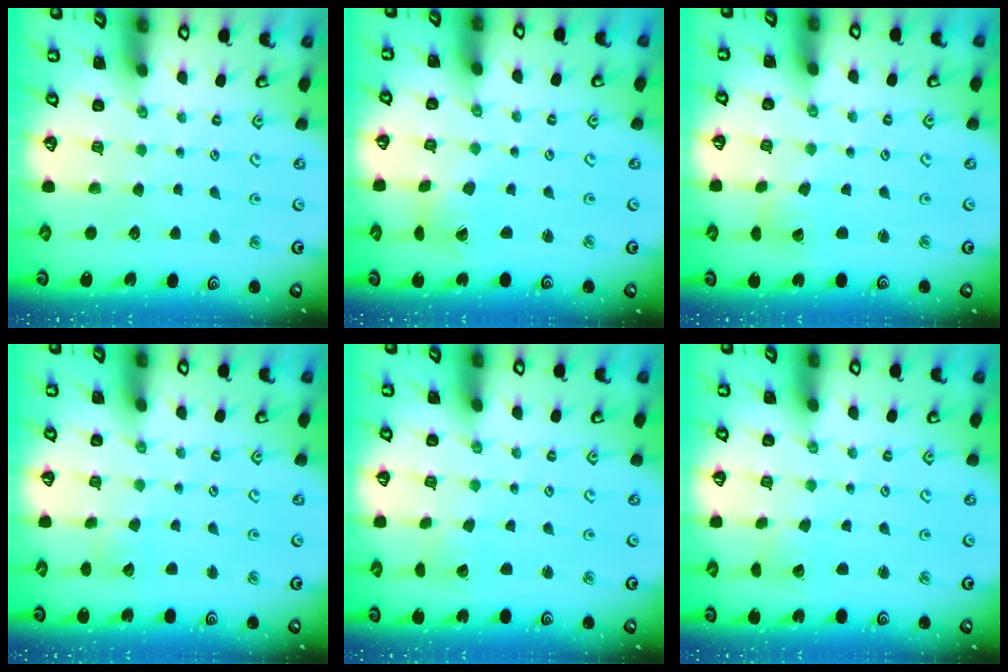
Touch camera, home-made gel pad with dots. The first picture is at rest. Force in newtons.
{"total": 1.6, "press": 1.5, "slide": 0.3}
{"total": 2.7, "press": 2.7, "slide": 0.2}
{"total": 2.0, "press": 2.0, "slide": 0.1}
{"total": 1.3, "press": 1.3, "slide": 0.0}
{"total": 1.3, "press": 1.3, "slide": 0.0}